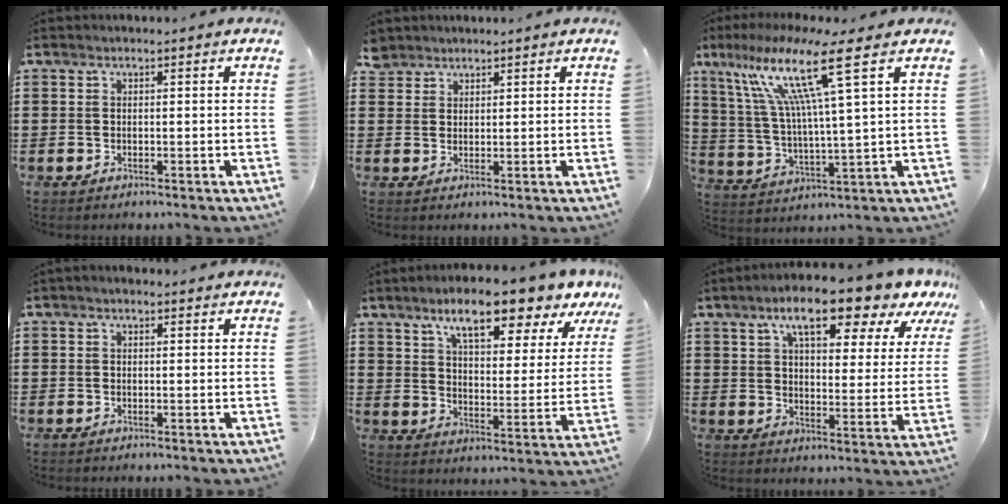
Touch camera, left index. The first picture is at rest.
{"total": 2.6, "force": [2.2, 1.4, 0.2], "torque": [-0.012, 0.008, 0.044]}
{"total": 14.4, "force": [7.7, 0.5, 12.1], "torque": [-0.265, -0.017, 0.118]}
{"total": 0.8, "force": [0.4, 0.3, 0.7], "torque": [-0.013, 0.004, 0.007]}
{"total": 10.4, "force": [8.3, 1.8, 6.0], "torque": [-0.114, -0.038, 0.139]}
{"total": 11.5, "force": [8.7, 2.5, 7.0], "torque": [-0.119, -0.043, 0.142]}